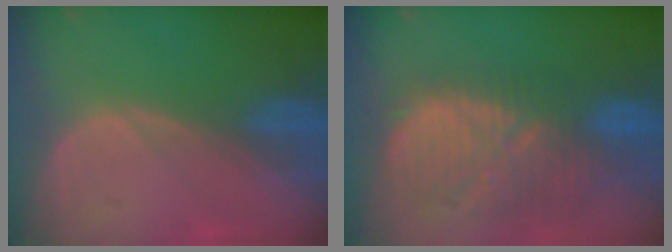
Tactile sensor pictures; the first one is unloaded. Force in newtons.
{"total": 12.2, "press": 11.3, "slide": 4.5}